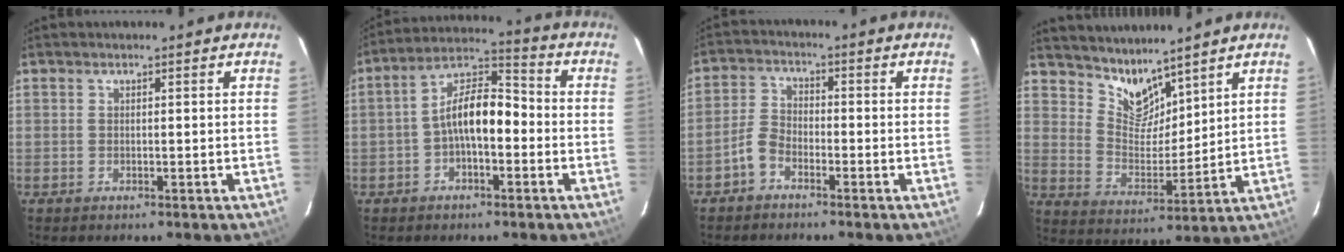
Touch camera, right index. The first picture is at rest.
{"total": 9.5, "force": [-2.1, 4.4, 8.1], "torque": [-0.153, 0.031, -0.040]}
{"total": 3.9, "force": [-2.6, 2.0, 2.0], "torque": [-0.049, 0.015, -0.056]}
{"total": 8.2, "force": [7.2, 3.0, 2.4], "torque": [-0.039, -0.005, 0.143]}